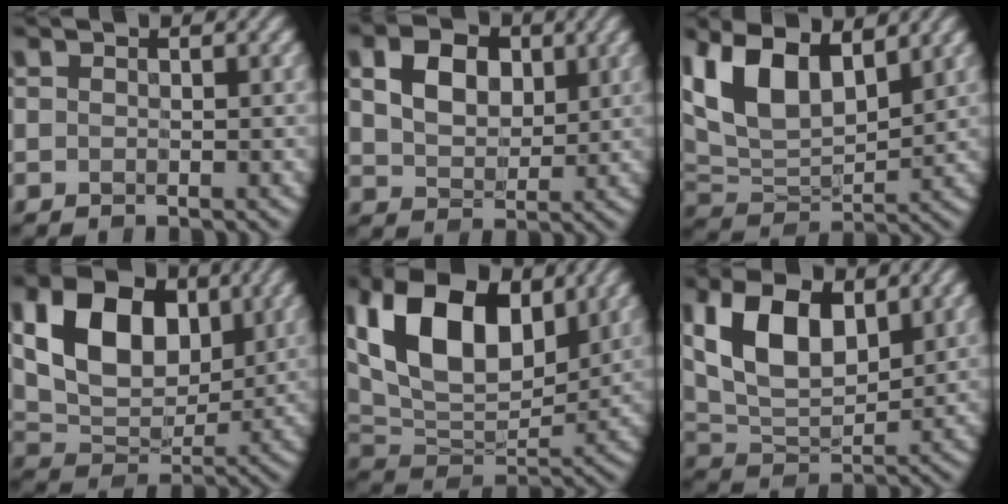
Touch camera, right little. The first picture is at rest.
{"total": 4.7, "force": [1.1, 3.4, 3.0], "torque": [-0.067, 0.000, 0.019]}
{"total": 10.3, "force": [4.5, 5.6, 7.4], "torque": [-0.169, 0.008, 0.082]}
{"total": 9.9, "force": [2.6, 6.5, 6.9], "torque": [-0.138, -0.001, 0.045]}
{"total": 13.1, "force": [4.6, 8.0, 9.3], "torque": [-0.182, 0.015, 0.082]}
{"total": 8.8, "force": [2.8, 5.1, 6.7], "torque": [-0.142, 0.004, 0.049]}